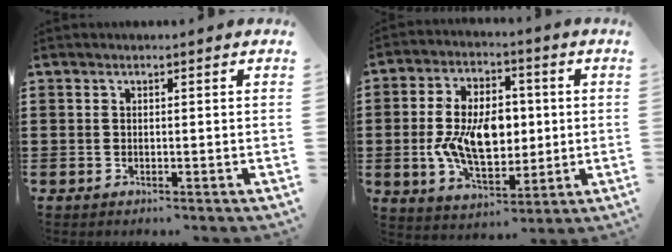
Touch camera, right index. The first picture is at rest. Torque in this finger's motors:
{"motor_torque": [2.14, 0.00, 1.05, 0.21]}